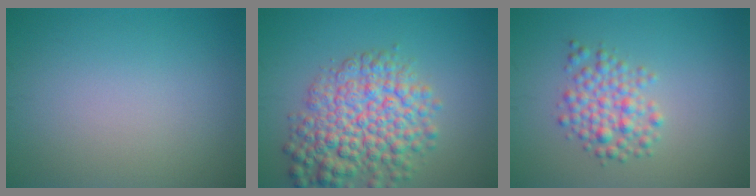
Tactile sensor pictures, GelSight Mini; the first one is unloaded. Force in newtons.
{"total": 7.7, "press": 7.7, "slide": 0.2}
{"total": 3.4, "press": 3.4, "slide": 0.1}